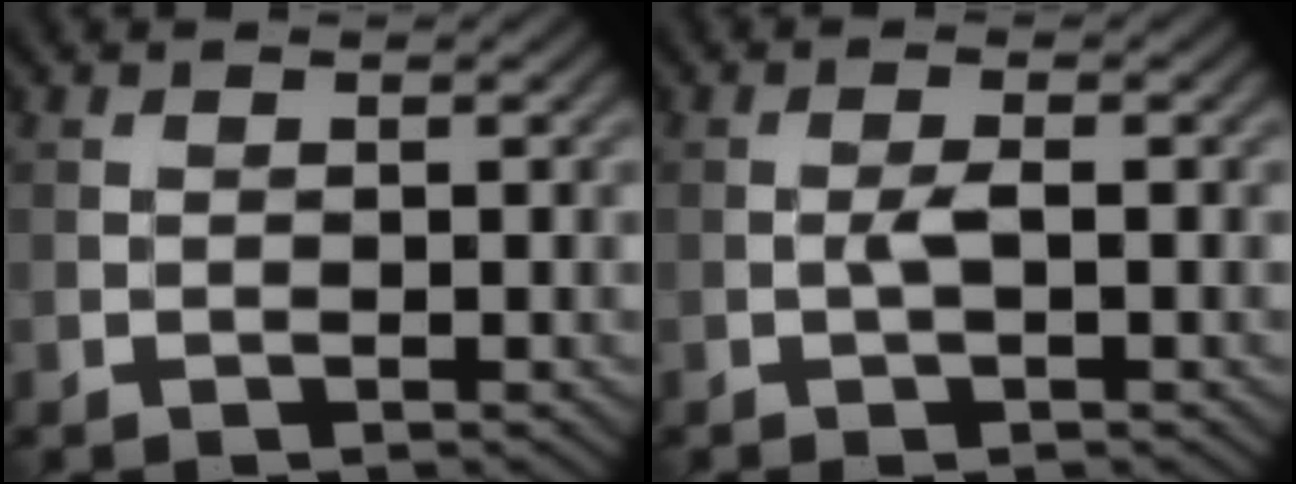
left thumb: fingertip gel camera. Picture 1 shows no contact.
{"total": 1.7, "force": [-0.4, 0.3, 1.6], "torque": [-0.033, 0.005, -0.012]}